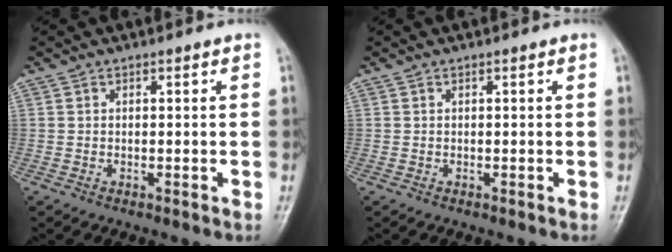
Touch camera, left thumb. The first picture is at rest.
{"total": 0.0}